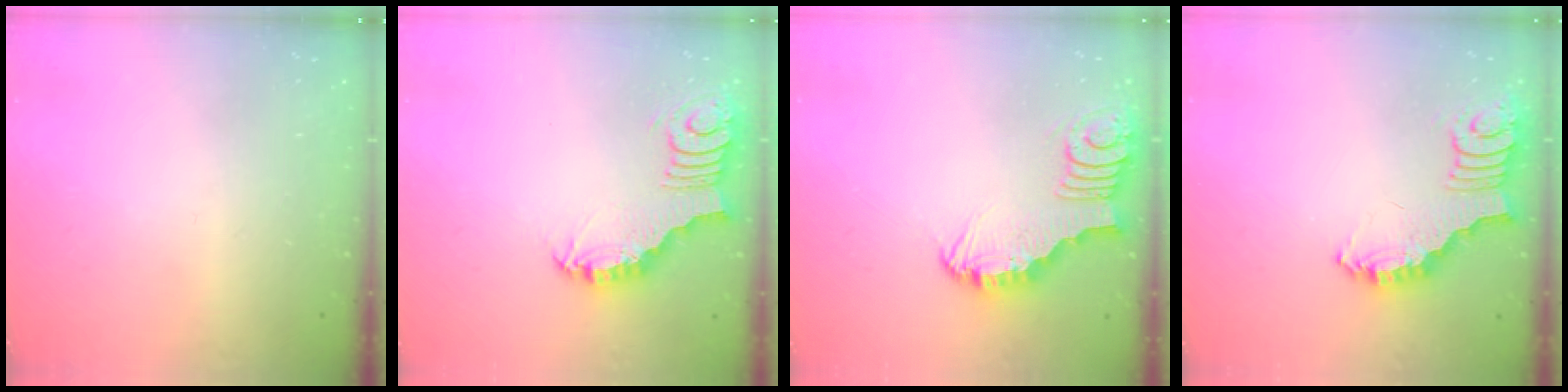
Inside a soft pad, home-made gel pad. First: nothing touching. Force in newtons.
{"total": 3.8, "press": 3.7, "slide": 0.8}
{"total": 3.4, "press": 3.4, "slide": 0.3}
{"total": 2.7, "press": 2.6, "slide": 0.6}